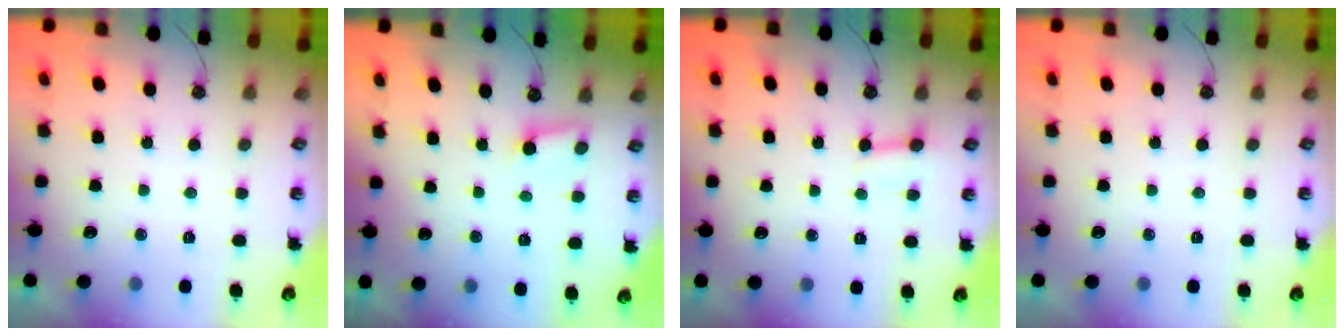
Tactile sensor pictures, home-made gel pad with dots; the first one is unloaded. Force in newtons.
{"total": 2.7, "press": 2.7, "slide": 0.4}
{"total": 2.7, "press": 2.7, "slide": 0.2}
{"total": 0.0}